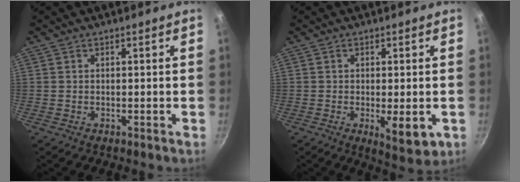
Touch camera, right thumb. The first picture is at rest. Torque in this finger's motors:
{"motor_torque": [0.37, 1.45, -0.10, 0.04, 0.23]}